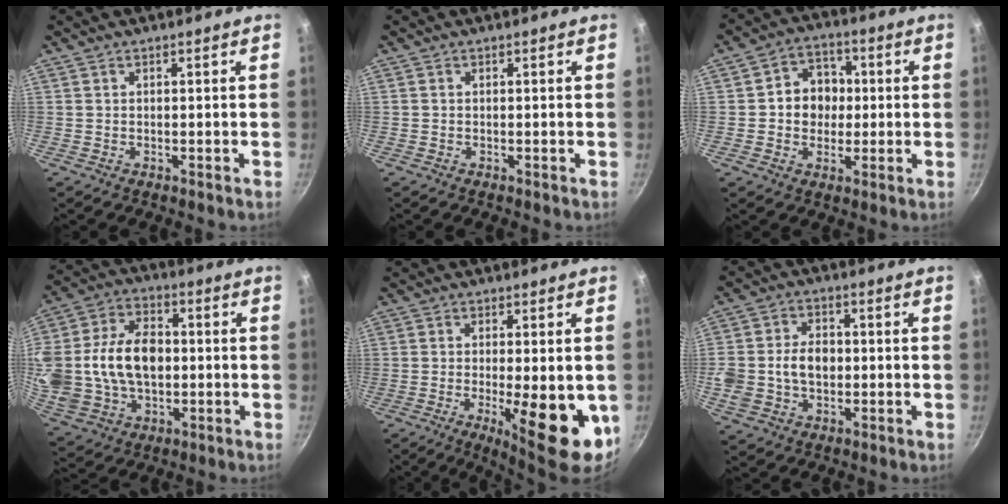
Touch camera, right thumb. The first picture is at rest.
{"total": 0.0}
{"total": 8.9, "force": [0.4, 7.8, 4.4], "torque": [-0.026, 0.011, -0.004]}
{"total": 23.9, "force": [0.5, 17.1, 16.8], "torque": [-0.338, 0.027, 0.015]}
{"total": 14.7, "force": [-3.6, 4.5, 13.5], "torque": [-0.174, -0.006, -0.040]}
{"total": 10.1, "force": [-0.5, 7.6, 6.7], "torque": [-0.108, 0.012, -0.015]}